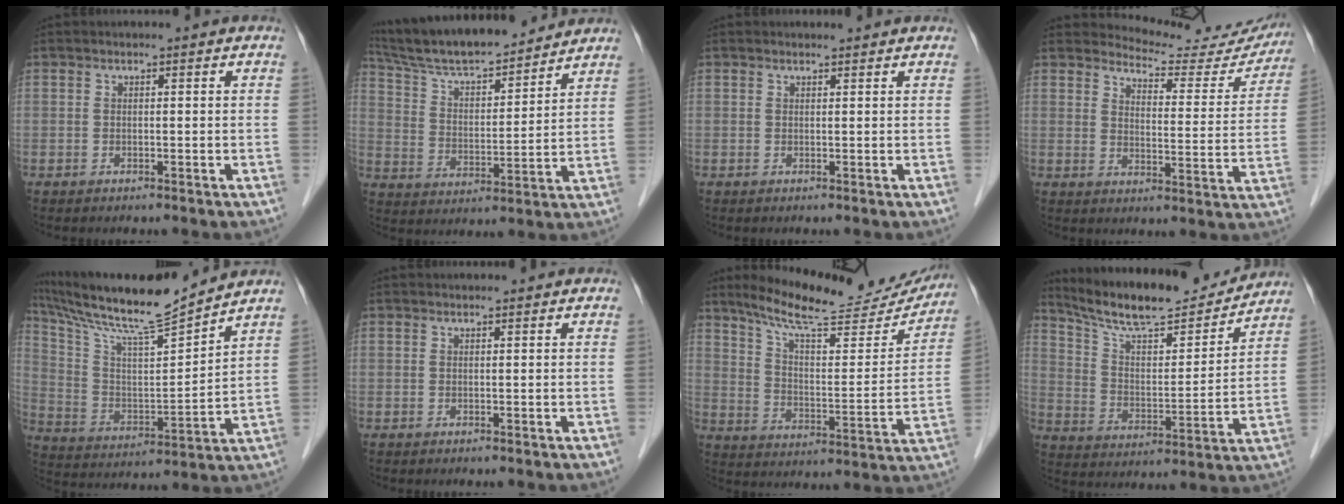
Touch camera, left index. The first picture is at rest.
{"total": 17.8, "force": [16.1, 2.7, 7.1], "torque": [-0.127, 0.021, 0.270]}
{"total": 1.1, "force": [1.1, 0.1, 0.1], "torque": [-0.010, 0.005, 0.018]}
{"total": 13.9, "force": [13.7, 2.5, 0.7], "torque": [0.005, -0.048, 0.154]}
{"total": 15.3, "force": [13.8, -0.8, 6.5], "torque": [-0.132, -0.001, 0.249]}
{"total": 0.7, "force": [0.7, 0.1, 0.1], "torque": [-0.006, 0.014, 0.014]}
{"total": 20.9, "force": [19.1, 3.1, 8.0], "torque": [-0.121, -0.026, 0.268]}
{"total": 17.5, "force": [16.1, 2.3, 6.5], "torque": [-0.115, -0.010, 0.260]}